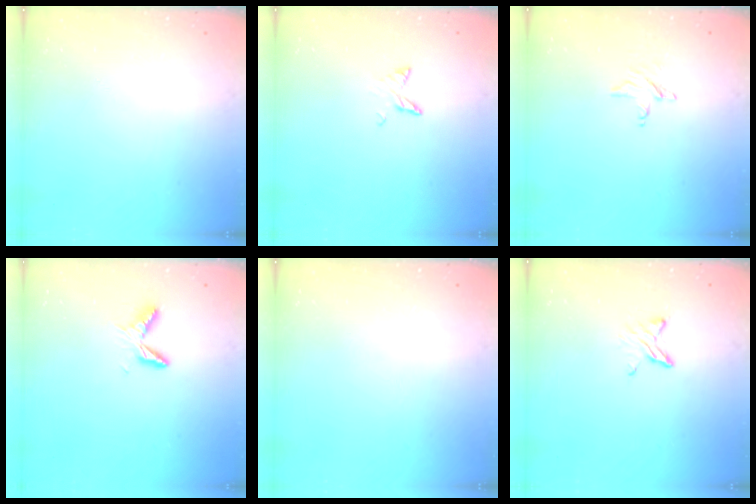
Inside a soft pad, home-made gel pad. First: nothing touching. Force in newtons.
{"total": 4.7, "press": 4.7, "slide": 0.5}
{"total": 3.7, "press": 3.7, "slide": 0.2}
{"total": 6.5, "press": 6.5, "slide": 0.4}
{"total": 0.0}
{"total": 4.3, "press": 4.2, "slide": 0.5}